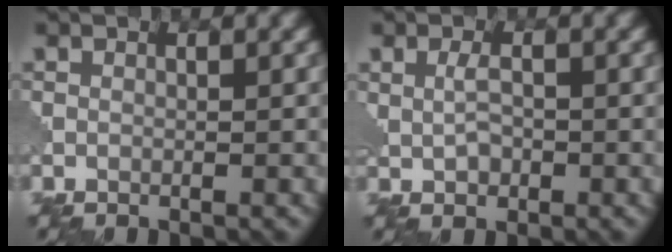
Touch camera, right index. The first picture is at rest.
{"total": 2.0, "force": [0.2, 1.3, 1.5], "torque": [-0.032, 0.001, 0.005]}